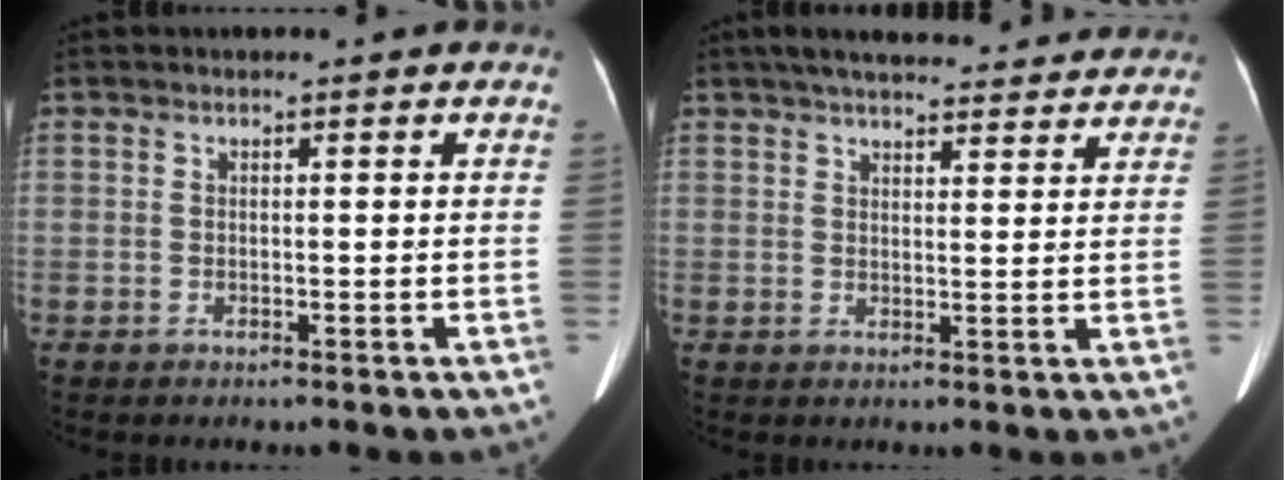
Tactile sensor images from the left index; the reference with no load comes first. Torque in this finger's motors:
{"motor_torque": [0.76, -1.38, 0.07, 0.03]}